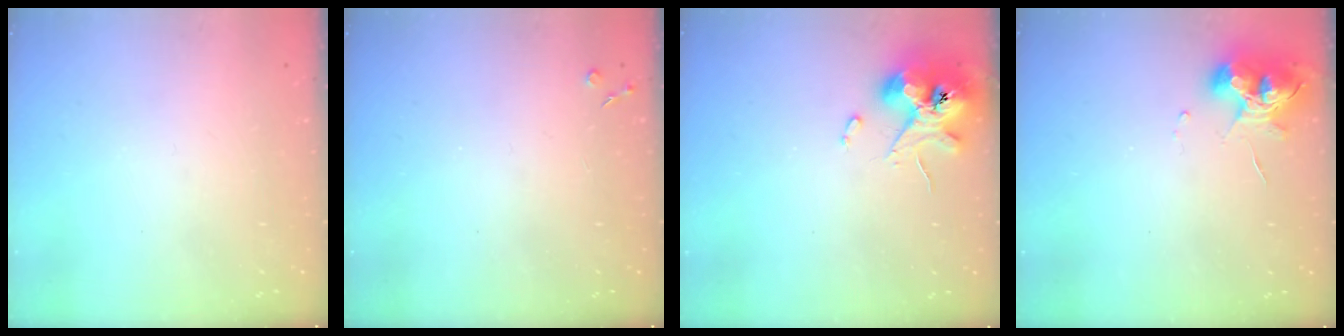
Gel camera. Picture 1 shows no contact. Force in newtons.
{"total": 2.8, "press": 2.8, "slide": 0.5}
{"total": 11.2, "press": 11.0, "slide": 1.7}
{"total": 10.7, "press": 10.6, "slide": 1.4}